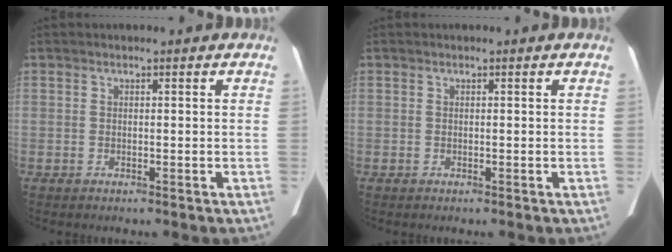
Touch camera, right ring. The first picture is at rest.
{"total": 0.0}